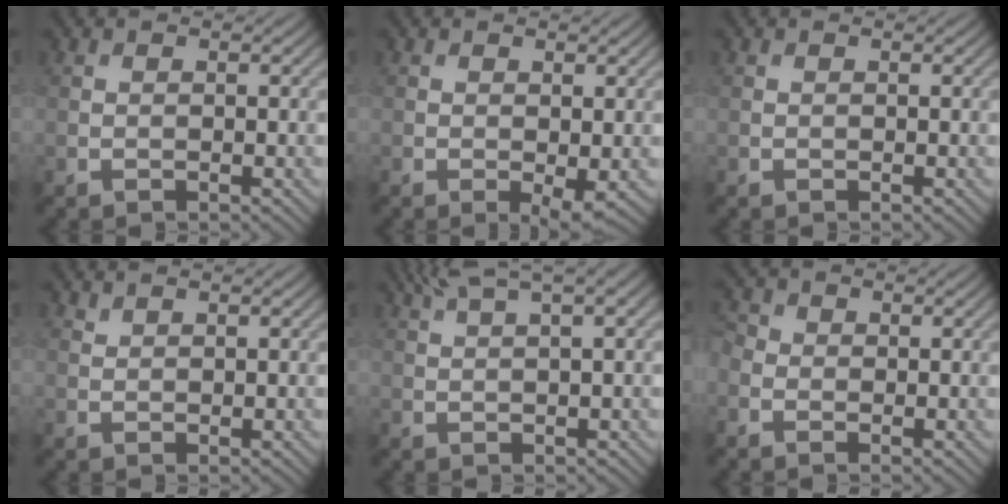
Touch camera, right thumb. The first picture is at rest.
{"total": 1.7, "force": [-0.5, 0.6, 1.5], "torque": [-0.025, -0.010, -0.006]}
{"total": 0.0}
{"total": 0.7, "force": [0.6, 0.0, 0.1], "torque": [-0.005, 0.001, 0.015]}
{"total": 5.4, "force": [2.9, 1.0, 4.5], "torque": [-0.081, 0.022, 0.050]}
{"total": 2.4, "force": [-1.0, 1.9, 1.1], "torque": [-0.033, 0.000, -0.032]}